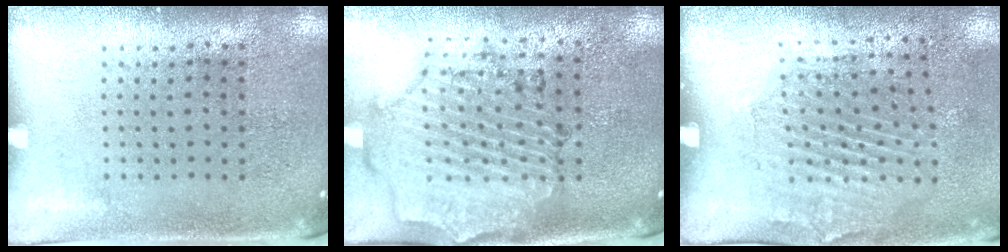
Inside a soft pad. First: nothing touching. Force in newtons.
{"total": 1.6, "press": 1.6, "slide": 0.4}
{"total": 2.0, "press": 1.2, "slide": 1.6}